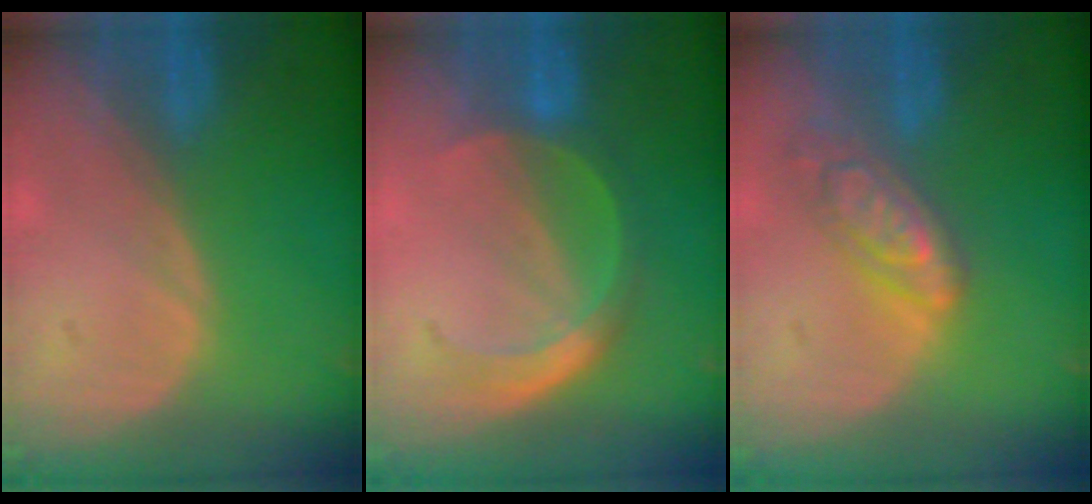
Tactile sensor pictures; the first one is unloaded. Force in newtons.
{"total": 5.7, "press": 5.2, "slide": 2.5}
{"total": 6.4, "press": 5.6, "slide": 3.1}